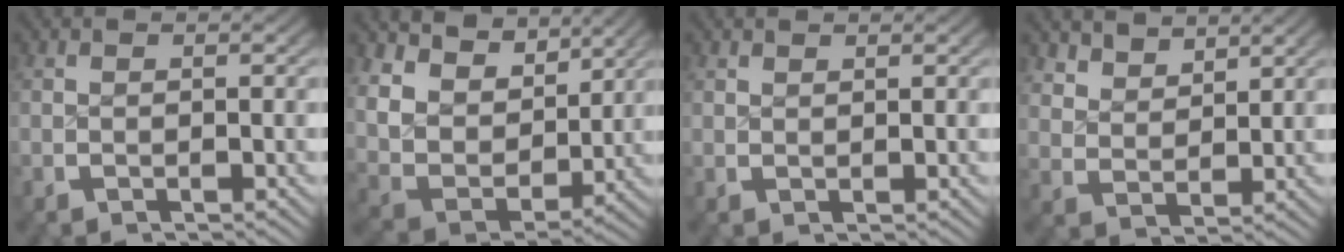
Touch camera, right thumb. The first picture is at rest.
{"total": 11.4, "force": [2.7, 8.4, 7.2], "torque": [-0.172, -0.032, 0.051]}
{"total": 0.8, "force": [0.8, 0.0, 0.0], "torque": [0.006, -0.001, 0.021]}
{"total": 3.1, "force": [2.7, 1.3, 0.9], "torque": [-0.017, -0.008, 0.059]}